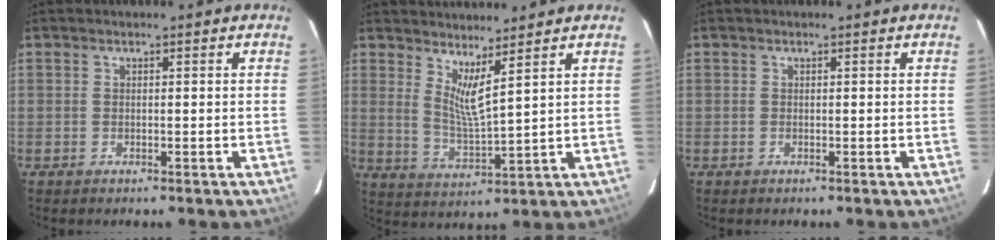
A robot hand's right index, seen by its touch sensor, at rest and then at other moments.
{"total": 5.9, "force": [4.2, -0.1, 4.1], "torque": [-0.074, -0.019, 0.075]}
{"total": 0.0}